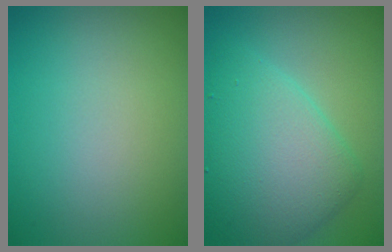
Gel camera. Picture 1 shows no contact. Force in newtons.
{"total": 6.9, "press": 6.9, "slide": 0.1}